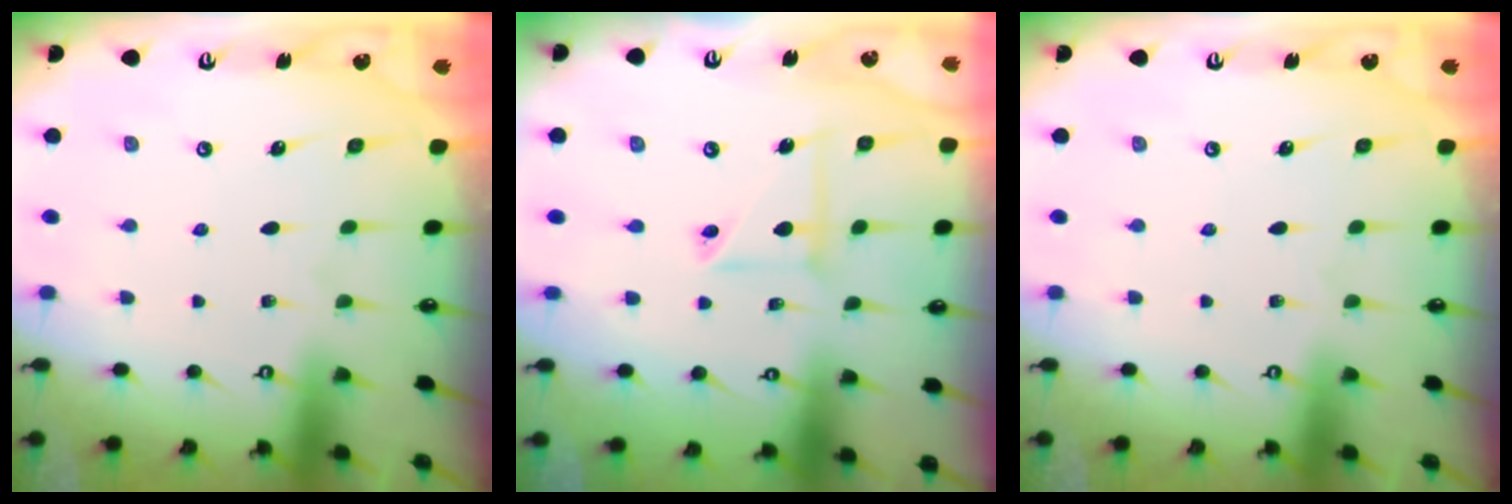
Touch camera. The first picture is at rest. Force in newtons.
{"total": 6.3, "press": 6.3, "slide": 0.5}
{"total": 0.0}